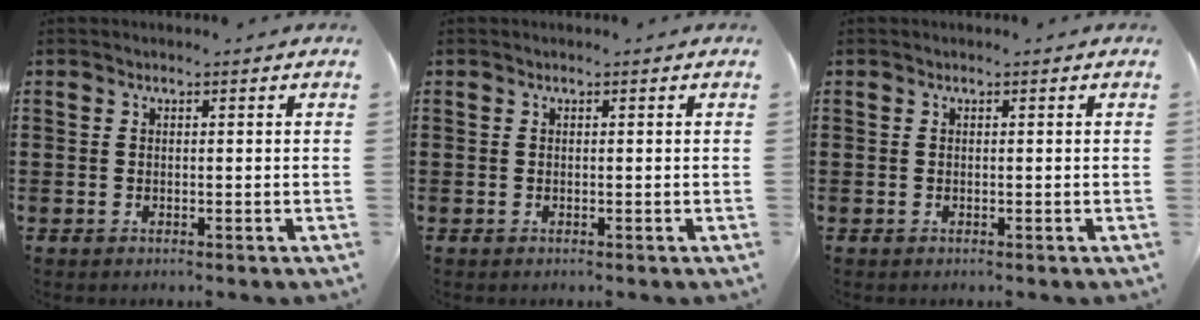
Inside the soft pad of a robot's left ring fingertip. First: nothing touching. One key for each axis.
{"total": 0.0}
{"total": 0.0}